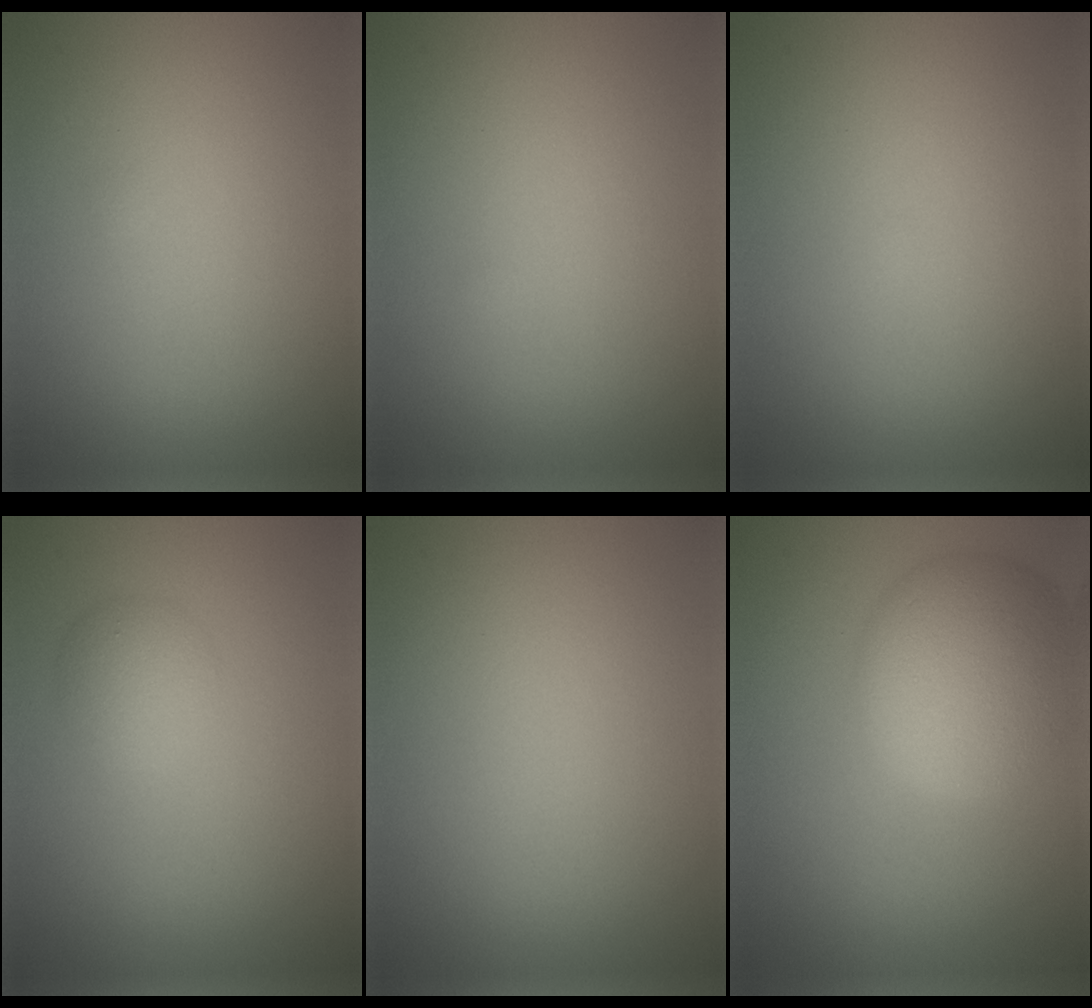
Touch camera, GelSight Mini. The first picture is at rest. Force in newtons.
{"total": 0.0}
{"total": 0.0}
{"total": 2.4, "press": 2.4, "slide": 0.1}
{"total": 0.0}
{"total": 8.4, "press": 8.4, "slide": 0.8}